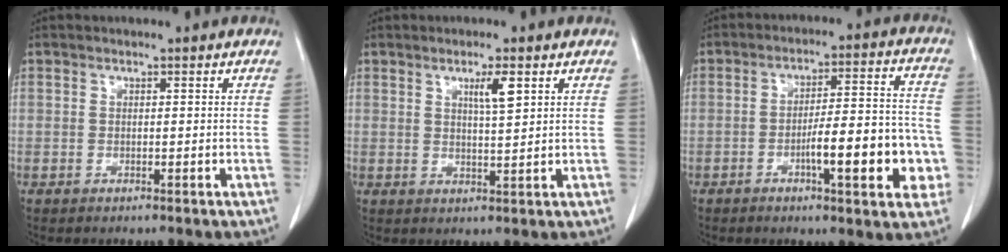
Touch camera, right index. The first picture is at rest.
{"total": 3.6, "force": [1.7, 0.3, 3.1], "torque": [-0.053, -0.003, 0.029]}
{"total": 13.2, "force": [-4.0, 2.6, 12.3], "torque": [-0.169, 0.019, -0.053]}